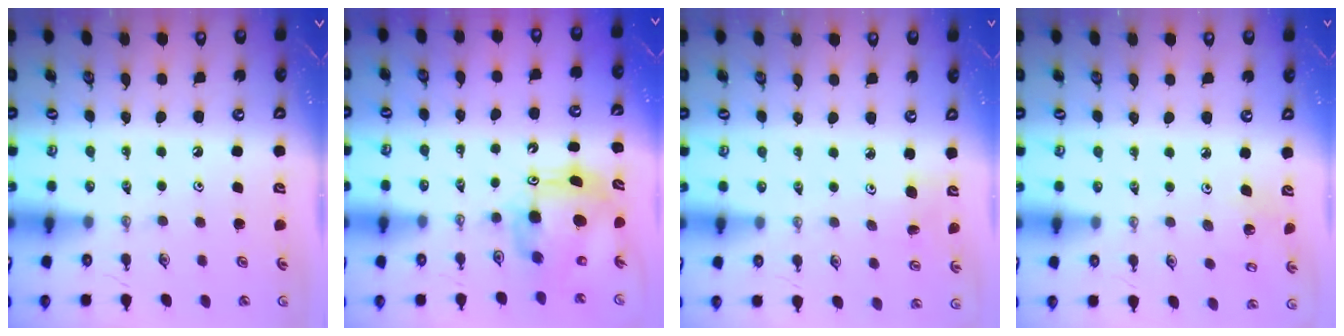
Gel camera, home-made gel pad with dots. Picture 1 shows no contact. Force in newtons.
{"total": 11.1, "press": 11.0, "slide": 1.2}
{"total": 5.8, "press": 5.7, "slide": 0.4}
{"total": 3.1, "press": 3.1, "slide": 0.2}